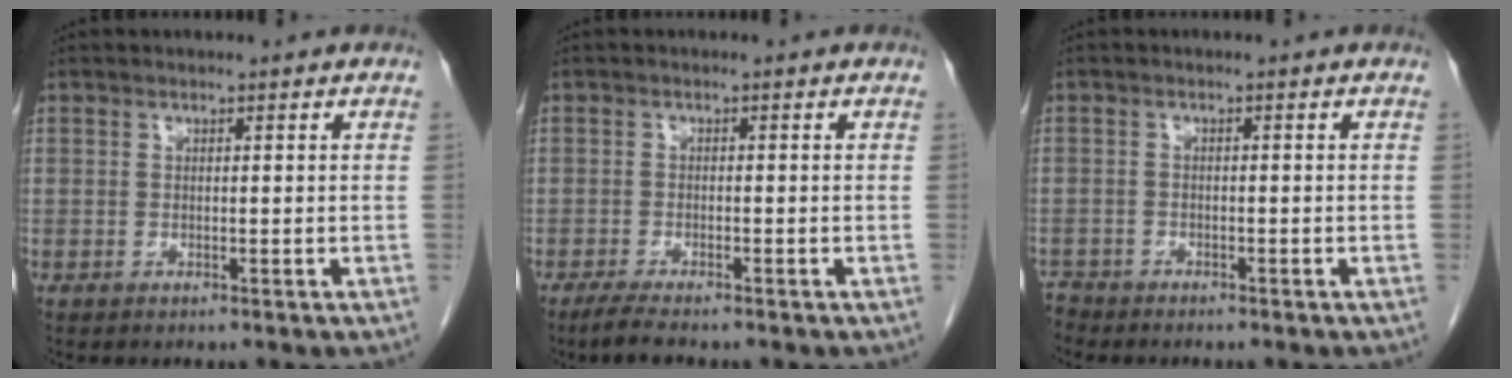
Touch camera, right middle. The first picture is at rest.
{"total": 3.1, "force": [-2.5, 0.2, 1.8], "torque": [-0.041, -0.008, -0.045]}
{"total": 2.0, "force": [-1.9, 0.4, -0.2], "torque": [0.003, -0.004, -0.037]}